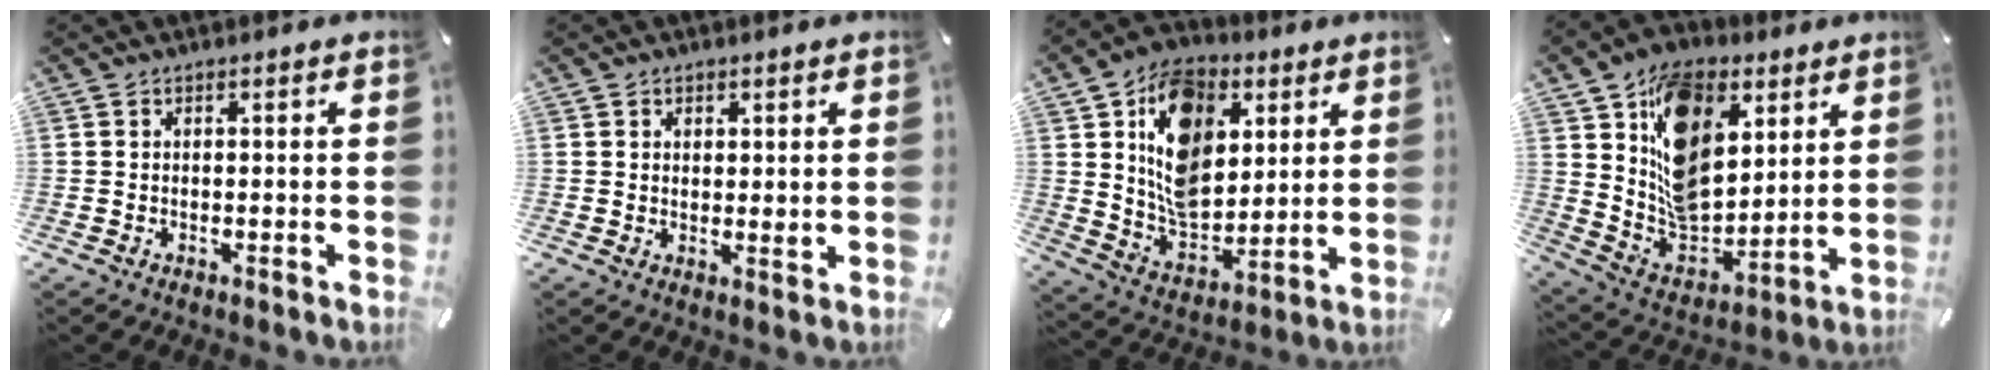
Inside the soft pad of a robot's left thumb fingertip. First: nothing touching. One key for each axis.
{"total": 2.0, "fx": 0.9, "fy": 1.4, "fz": 1.0, "tx": -0.004, "ty": -0.005, "tz": 0.013}
{"total": 15.8, "fx": 5.4, "fy": 12.1, "fz": 8.8, "tx": -0.174, "ty": -0.019, "tz": 0.101}
{"total": 16.5, "fx": 6.2, "fy": 12.3, "fz": 9.0, "tx": -0.148, "ty": -0.030, "tz": 0.123}